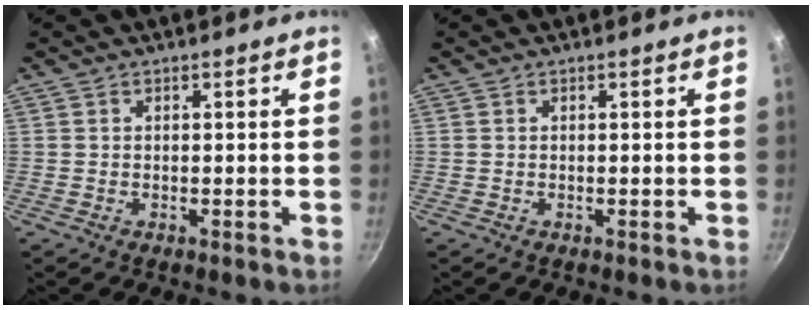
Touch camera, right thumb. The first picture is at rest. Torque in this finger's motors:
{"motor_torque": [0.00, 0.00, -0.02, 0.02, 0.00]}